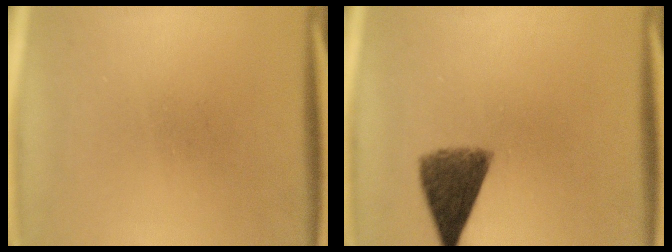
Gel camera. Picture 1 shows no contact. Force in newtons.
{"total": 7.5}